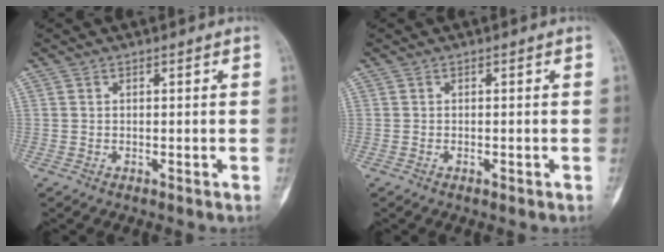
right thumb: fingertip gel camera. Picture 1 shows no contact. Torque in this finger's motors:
{"motor_torque": [-0.59, -0.19, -0.02, 0.43, -0.02]}